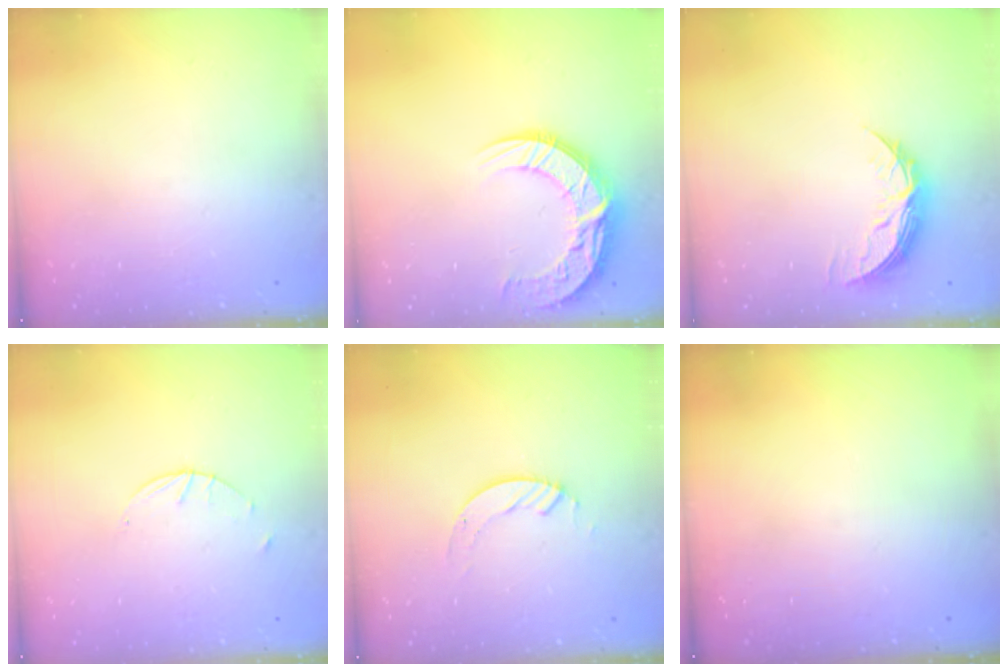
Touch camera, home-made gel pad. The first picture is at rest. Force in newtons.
{"total": 13.2, "press": 13.2, "slide": 1.2}
{"total": 8.2, "press": 8.2, "slide": 0.5}
{"total": 1.7, "press": 1.7, "slide": 0.3}
{"total": 3.5, "press": 3.5, "slide": 0.4}
{"total": 0.0}